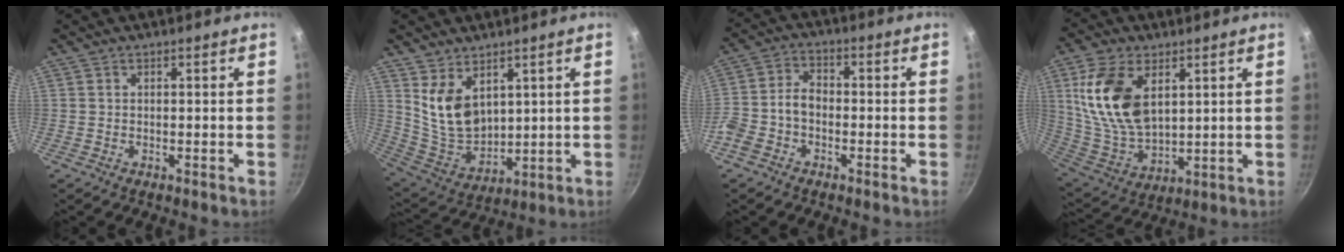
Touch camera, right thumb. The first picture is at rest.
{"total": 10.4, "force": [4.8, 6.6, 6.5], "torque": [-0.098, -0.051, 0.112]}
{"total": 7.2, "force": [-2.5, 5.0, 4.6], "torque": [-0.092, 0.036, -0.060]}
{"total": 17.0, "force": [5.5, 10.0, 12.6], "torque": [-0.229, -0.027, 0.120]}